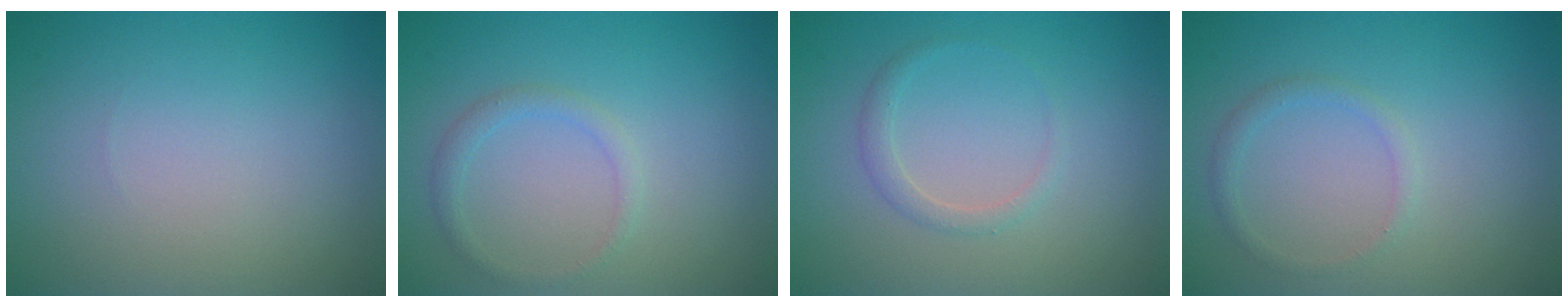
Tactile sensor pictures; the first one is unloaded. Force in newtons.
{"total": 1.4, "press": 1.4, "slide": 0.0}
{"total": 1.3, "press": 1.3, "slide": 0.1}
{"total": 1.1, "press": 1.1, "slide": 0.1}